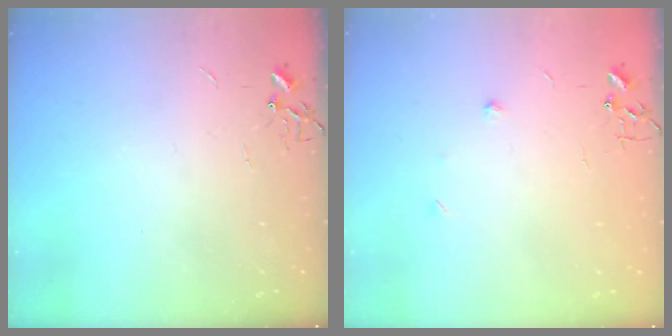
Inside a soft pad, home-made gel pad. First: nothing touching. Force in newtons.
{"total": 4.8, "press": 4.8, "slide": 0.6}